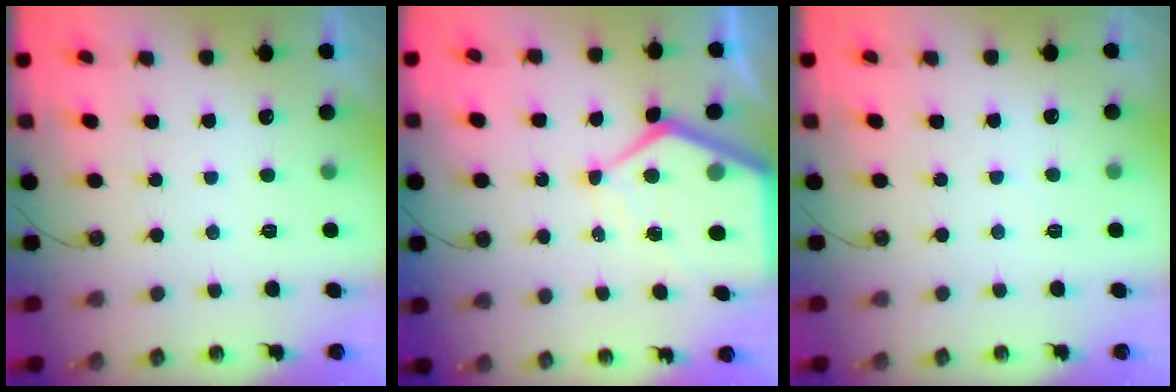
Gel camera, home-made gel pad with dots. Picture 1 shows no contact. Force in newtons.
{"total": 11.9, "press": 11.8, "slide": 1.2}
{"total": 2.0, "press": 2.0, "slide": 0.4}